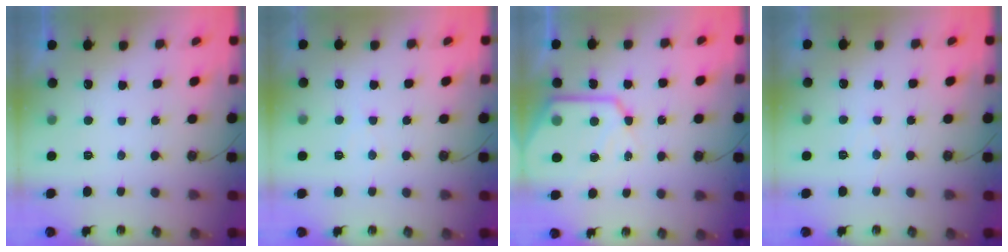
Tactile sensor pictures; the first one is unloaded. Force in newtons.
{"total": 3.2, "press": 3.2, "slide": 0.5}
{"total": 13.4, "press": 13.3, "slide": 1.4}
{"total": 4.7, "press": 4.7, "slide": 0.6}